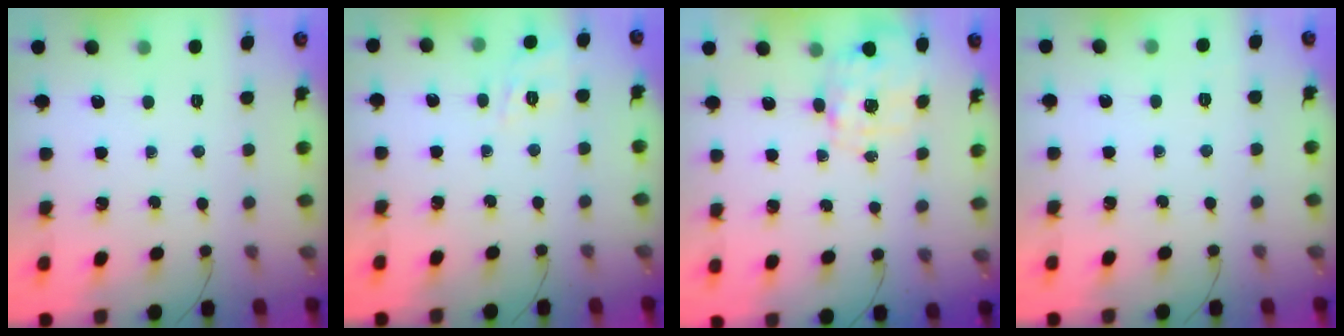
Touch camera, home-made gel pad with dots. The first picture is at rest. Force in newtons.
{"total": 2.4, "press": 1.4, "slide": 2.0}
{"total": 2.8, "press": 2.6, "slide": 0.9}
{"total": 4.8, "press": 4.6, "slide": 1.3}